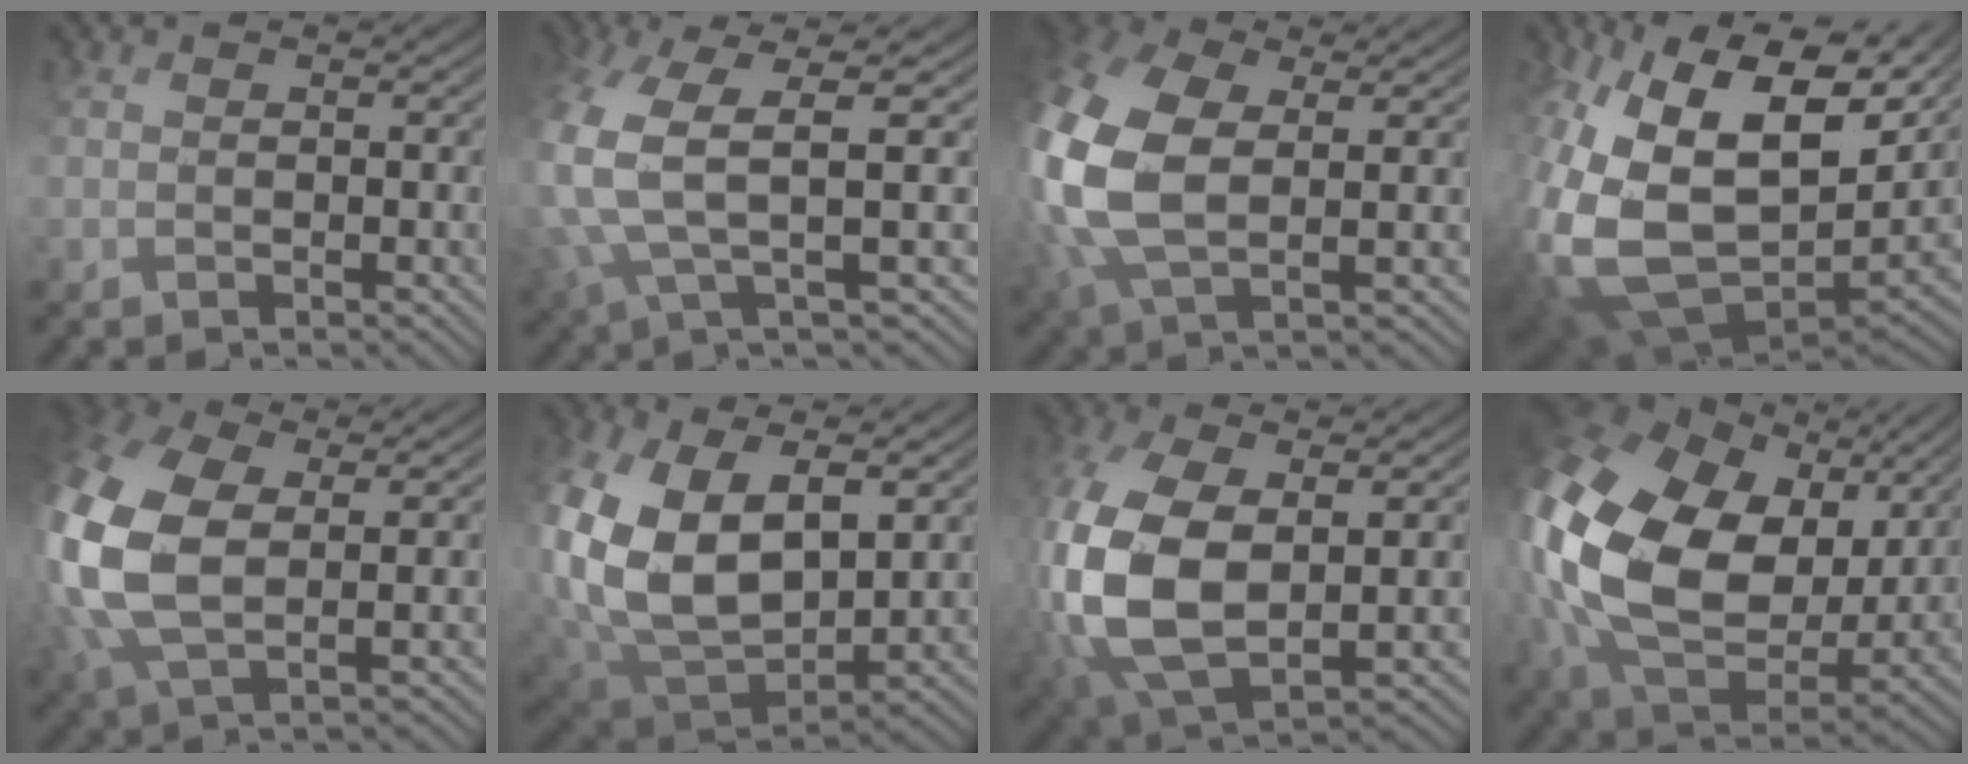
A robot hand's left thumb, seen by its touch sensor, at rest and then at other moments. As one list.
[{"total": 8.4, "force": [0.4, 2.7, 7.9], "torque": [-0.193, -0.010, 0.007]}, {"total": 14.8, "force": [1.0, 9.0, 11.7], "torque": [-0.332, -0.023, 0.029]}, {"total": 19.4, "force": [3.0, 13.6, 13.5], "torque": [-0.320, -0.047, 0.092]}, {"total": 14.8, "force": [1.0, 9.0, 11.6], "torque": [-0.327, -0.021, 0.030]}, {"total": 15.8, "force": [1.8, 10.3, 11.8], "torque": [-0.293, -0.018, 0.046]}, {"total": 15.8, "force": [-0.5, 9.1, 13.0], "torque": [-0.341, -0.022, 0.003]}, {"total": 21.3, "force": [3.7, 15.4, 14.3], "torque": [-0.394, -0.030, 0.100]}]